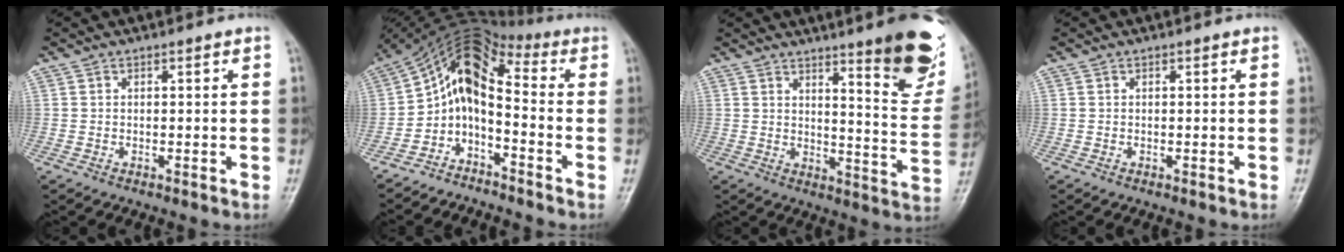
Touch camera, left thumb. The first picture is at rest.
{"total": 9.2, "force": [-2.3, 5.3, 7.2], "torque": [-0.112, 0.079, -0.057]}
{"total": 16.8, "force": [10.3, 3.4, 12.8], "torque": [-0.119, -0.073, 0.140]}
{"total": 0.0}